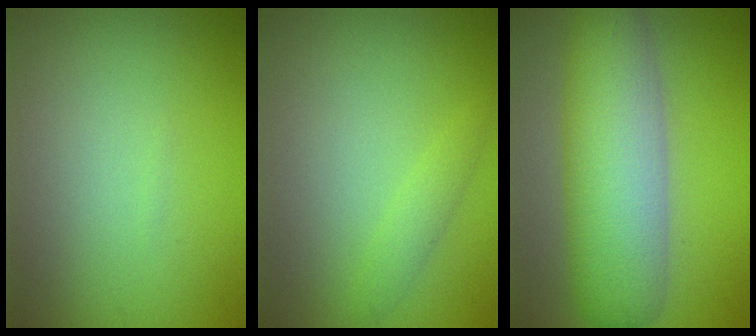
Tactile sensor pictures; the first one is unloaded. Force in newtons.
{"total": 1.3, "press": 1.3, "slide": 0.0}
{"total": 8.5, "press": 8.5, "slide": 0.2}